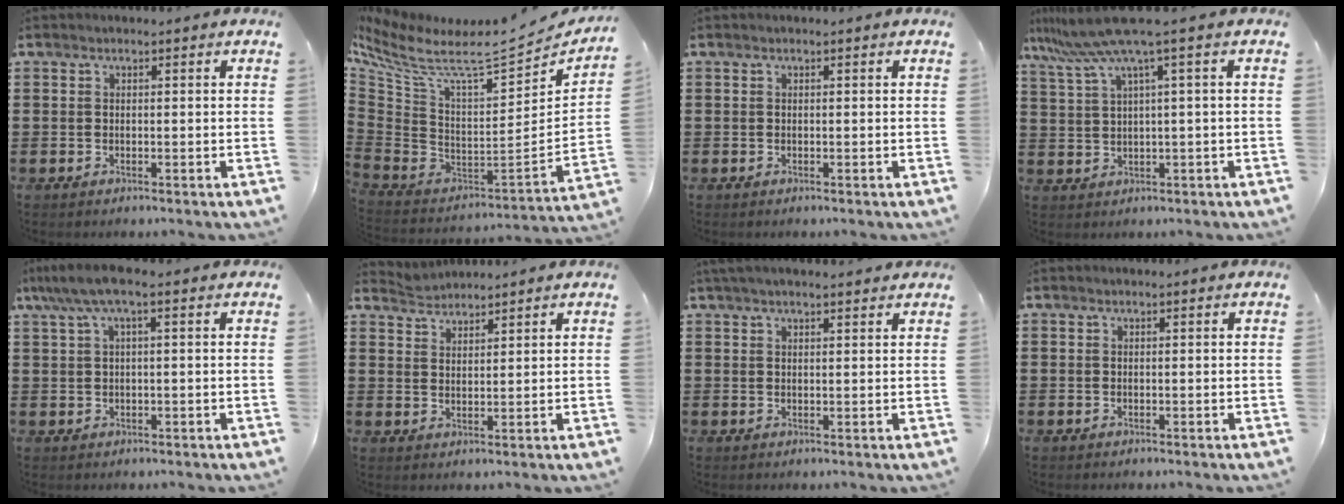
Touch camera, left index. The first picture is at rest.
{"total": 7.9, "force": [5.6, 1.5, 5.4], "torque": [-0.132, -0.061, 0.088]}
{"total": 0.0}
{"total": 6.7, "force": [3.3, -0.6, 5.8], "torque": [-0.144, -0.028, 0.049]}
{"total": 4.1, "force": [1.3, 0.7, 3.8], "torque": [-0.082, 0.001, 0.019]}
{"total": 2.6, "force": [2.6, 0.3, -0.4], "torque": [-0.002, -0.006, 0.049]}
{"total": 2.1, "force": [1.8, 0.2, 1.1], "torque": [-0.025, 0.003, 0.034]}
{"total": 0.0}